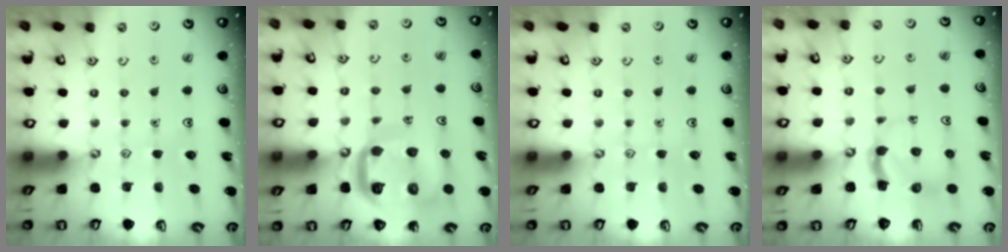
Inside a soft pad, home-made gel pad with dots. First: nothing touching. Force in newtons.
{"total": 13.8, "press": 13.7, "slide": 1.6}
{"total": 0.0}
{"total": 4.6, "press": 4.6, "slide": 0.8}